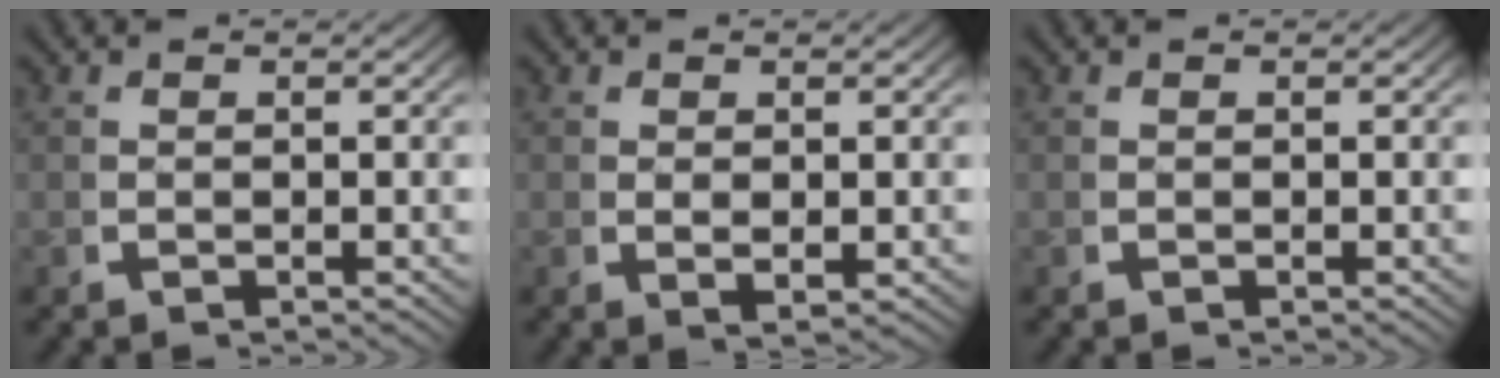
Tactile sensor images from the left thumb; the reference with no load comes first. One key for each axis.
{"total": 1.3, "fx": 0.4, "fy": 0.7, "fz": 1.1, "tx": -0.029, "ty": -0.010, "tz": 0.015}
{"total": 0.0}